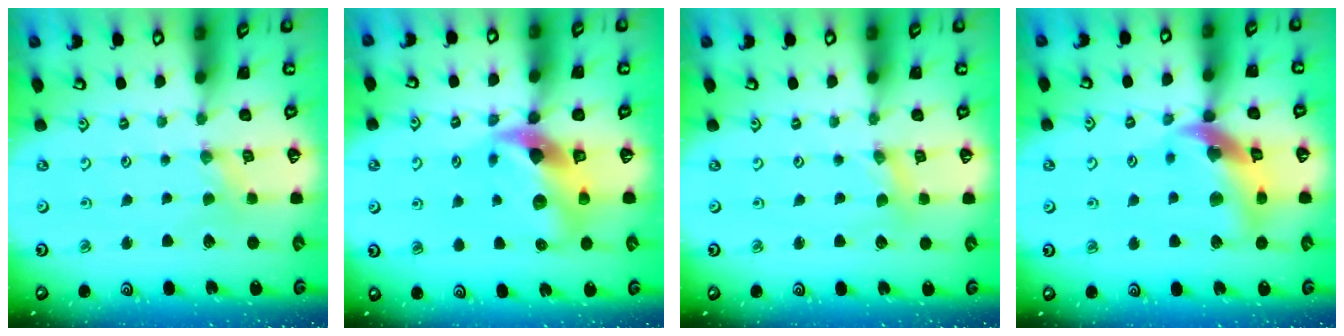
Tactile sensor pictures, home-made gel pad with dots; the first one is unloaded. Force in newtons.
{"total": 12.3, "press": 12.2, "slide": 1.7}
{"total": 1.1, "press": 1.1, "slide": 0.2}
{"total": 14.5, "press": 14.4, "slide": 1.8}